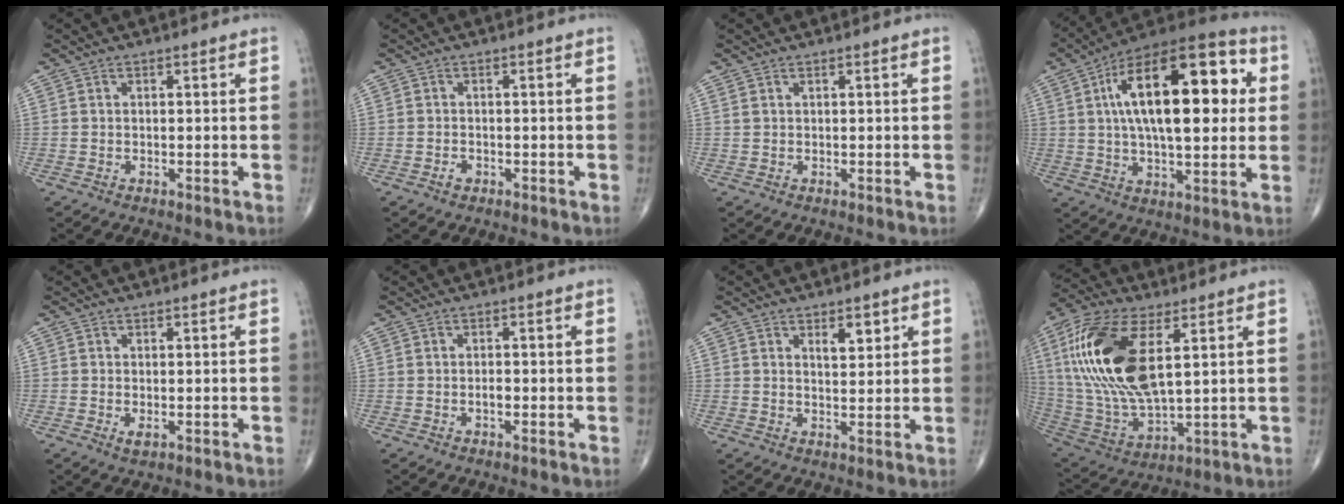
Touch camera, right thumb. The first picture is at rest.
{"total": 1.1, "force": [-0.6, 0.7, 0.5], "torque": [-0.008, 0.003, -0.010]}
{"total": 0.5, "force": [0.4, 0.1, 0.4], "torque": [-0.012, 0.007, 0.011]}
{"total": 25.2, "force": [5.3, 10.8, 22.1], "torque": [-0.340, 0.015, 0.073]}
{"total": 1.3, "force": [-0.3, 0.6, 1.1], "torque": [-0.021, -0.004, -0.004]}
{"total": 1.0, "force": [-0.4, 0.4, 0.9], "torque": [-0.014, 0.000, -0.007]}
{"total": 3.6, "force": [2.0, 1.6, 2.6], "torque": [-0.026, -0.014, 0.032]}
{"total": 22.7, "force": [6.1, 10.2, 19.3], "torque": [-0.416, -0.022, 0.117]}